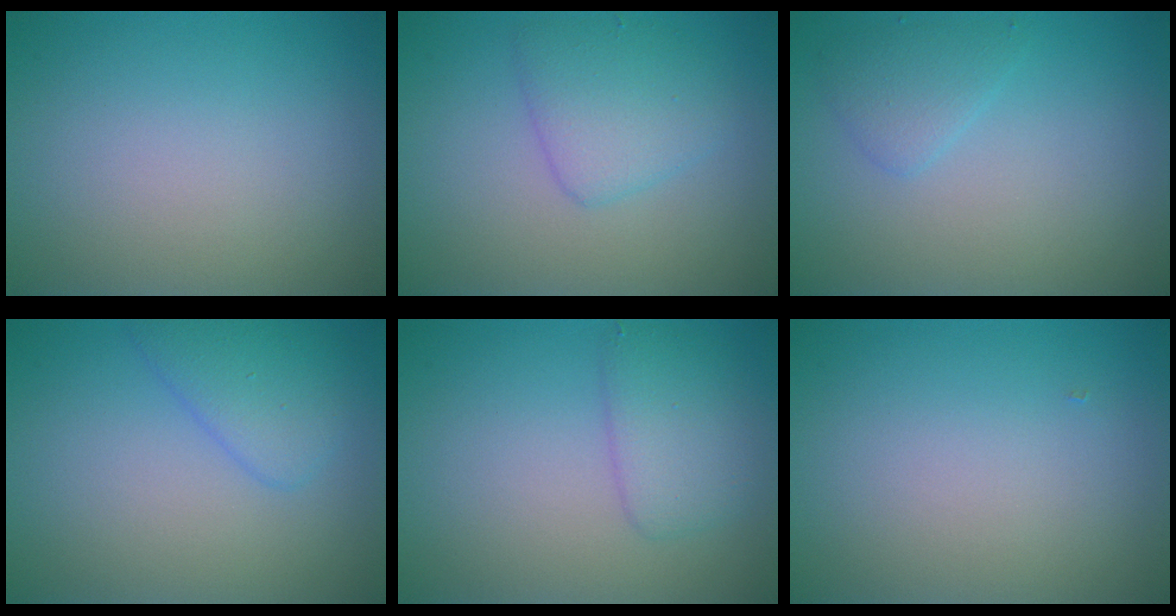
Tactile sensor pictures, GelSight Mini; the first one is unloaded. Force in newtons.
{"total": 3.1, "press": 3.1, "slide": 0.1}
{"total": 1.7, "press": 1.7, "slide": 0.0}
{"total": 2.9, "press": 2.9, "slide": 0.3}
{"total": 2.8, "press": 2.8, "slide": 0.1}
{"total": 0.0}